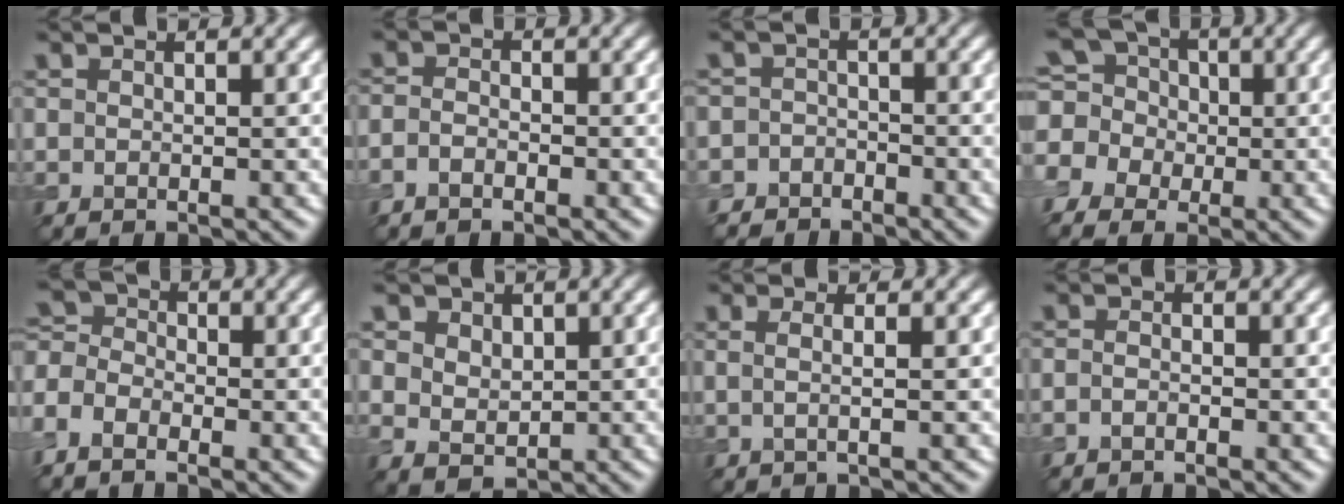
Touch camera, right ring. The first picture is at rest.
{"total": 1.5, "force": [-0.9, 0.7, 0.9], "torque": [-0.020, 0.001, -0.022]}
{"total": 2.8, "force": [-2.0, 1.9, -0.3], "torque": [0.043, 0.012, -0.046]}
{"total": 5.9, "force": [-0.7, 5.3, 2.4], "torque": [-0.066, 0.026, -0.040]}
{"total": 4.2, "force": [-2.6, 2.4, 2.1], "torque": [-0.047, 0.003, -0.057]}
{"total": 3.5, "force": [1.5, 2.6, 1.9], "torque": [-0.048, 0.009, 0.025]}
{"total": 2.1, "force": [0.4, 0.8, 1.9], "torque": [-0.029, -0.003, -0.011]}
{"total": 0.9, "force": [-0.6, 0.3, 0.6], "torque": [-0.014, 0.000, -0.013]}